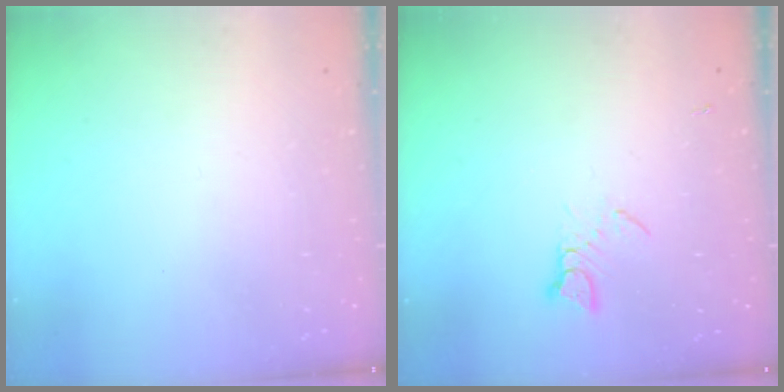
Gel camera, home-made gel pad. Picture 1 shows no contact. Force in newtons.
{"total": 3.6, "press": 3.6, "slide": 0.5}